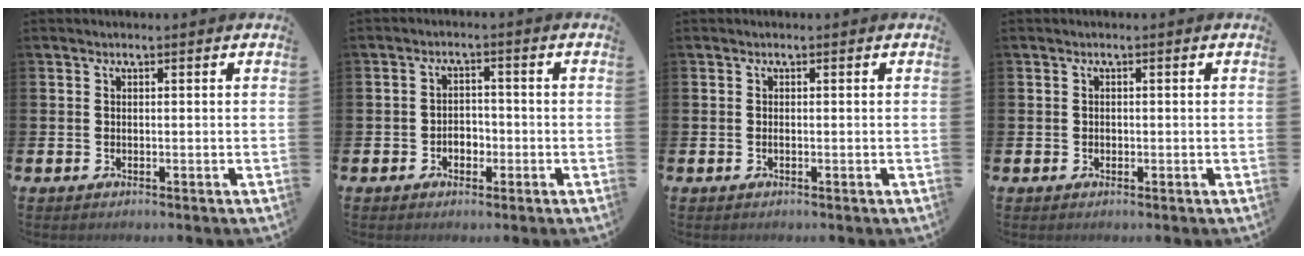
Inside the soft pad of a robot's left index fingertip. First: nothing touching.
{"total": 2.3, "force": [-1.0, 1.7, 1.1], "torque": [-0.013, 0.002, -0.026]}
{"total": 0.0}
{"total": 0.5, "force": [0.0, 0.5, 0.1], "torque": [-0.003, 0.004, -0.002]}